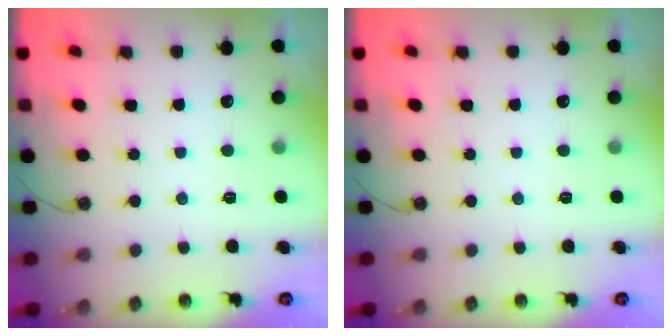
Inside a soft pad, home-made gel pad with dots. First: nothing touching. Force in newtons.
{"total": 0.0}